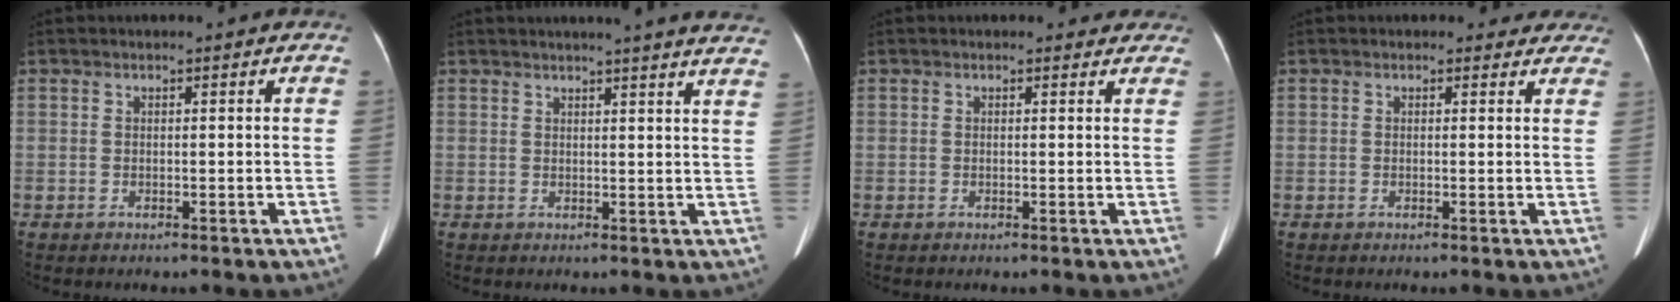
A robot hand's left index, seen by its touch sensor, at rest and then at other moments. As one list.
[{"total": 15.7, "force": [14.4, 0.0, 6.1], "torque": [-0.081, -0.025, 0.157]}, {"total": 2.7, "force": [2.3, 1.3, 0.3], "torque": [0.006, 0.000, 0.010]}, {"total": 3.8, "force": [3.3, 1.9, 0.2], "torque": [0.015, -0.003, 0.017]}]